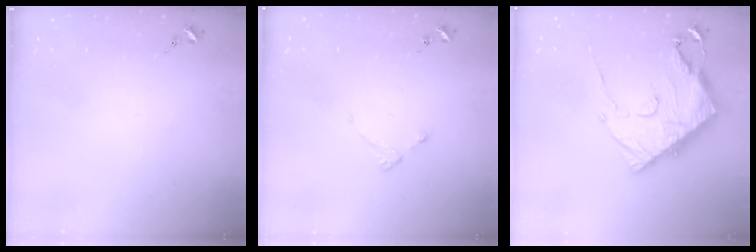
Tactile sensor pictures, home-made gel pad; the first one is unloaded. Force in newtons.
{"total": 2.8, "press": 2.7, "slide": 0.5}
{"total": 20.8, "press": 20.7, "slide": 2.0}